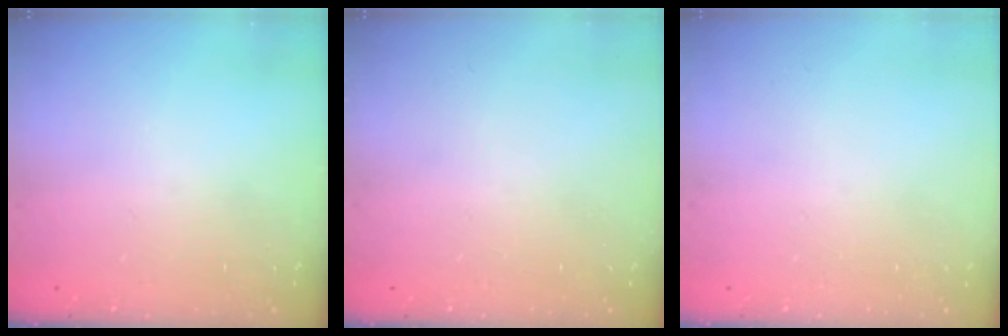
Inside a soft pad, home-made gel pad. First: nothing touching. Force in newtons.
{"total": 0.0}
{"total": 0.0}